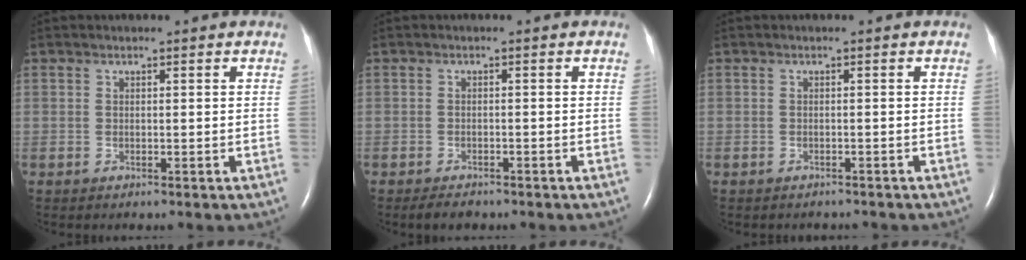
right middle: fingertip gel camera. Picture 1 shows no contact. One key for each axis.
{"total": 2.1, "fx": -1.7, "fy": 0.8, "fz": 0.9, "tx": -0.022, "ty": -0.003, "tz": -0.023}
{"total": 2.3, "fx": -2.1, "fy": 0.8, "fz": 0.5, "tx": -0.016, "ty": -0.003, "tz": -0.022}